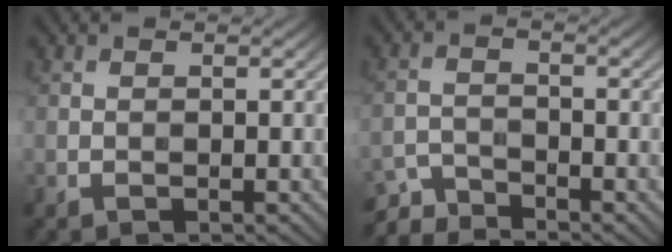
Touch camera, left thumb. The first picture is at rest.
{"total": 3.9, "force": [-3.7, 0.9, 1.0], "torque": [-0.018, -0.004, -0.081]}